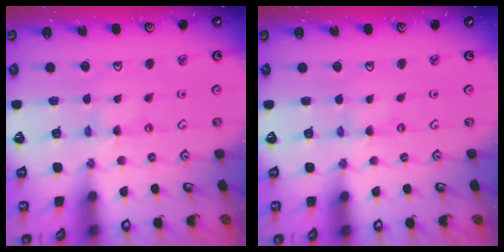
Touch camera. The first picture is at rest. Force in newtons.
{"total": 0.0}